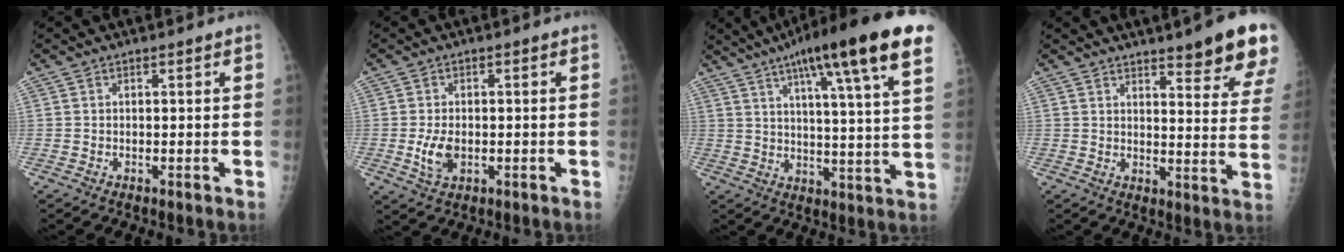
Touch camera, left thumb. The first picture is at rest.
{"total": 4.6, "force": [-0.8, 2.9, 3.5], "torque": [-0.065, -0.003, -0.009]}
{"total": 23.0, "force": [13.4, 2.8, 18.5], "torque": [-0.270, -0.022, 0.181]}
{"total": 15.2, "force": [11.1, 2.8, 10.0], "torque": [-0.100, -0.063, 0.131]}